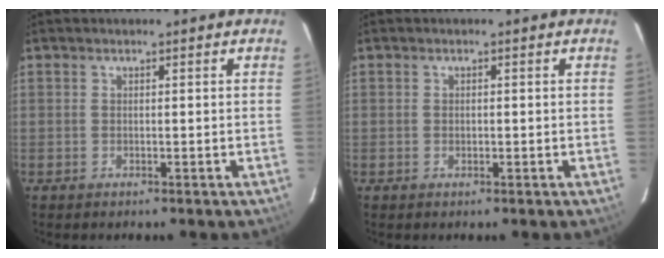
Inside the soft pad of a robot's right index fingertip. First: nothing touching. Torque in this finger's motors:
{"motor_torque": [-0.12, 0.06, -0.04, 0.00]}